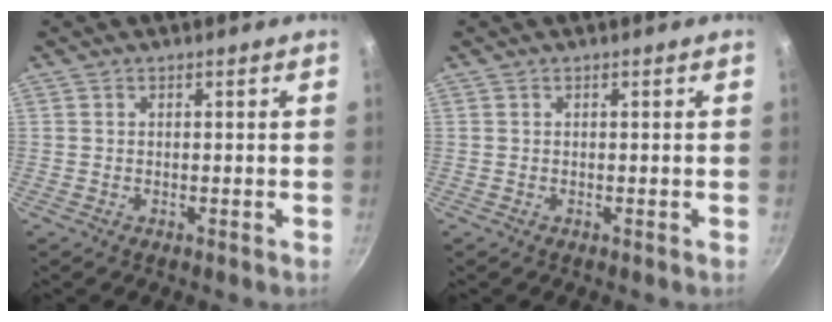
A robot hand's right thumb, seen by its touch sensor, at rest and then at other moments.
{"total": 0.0}